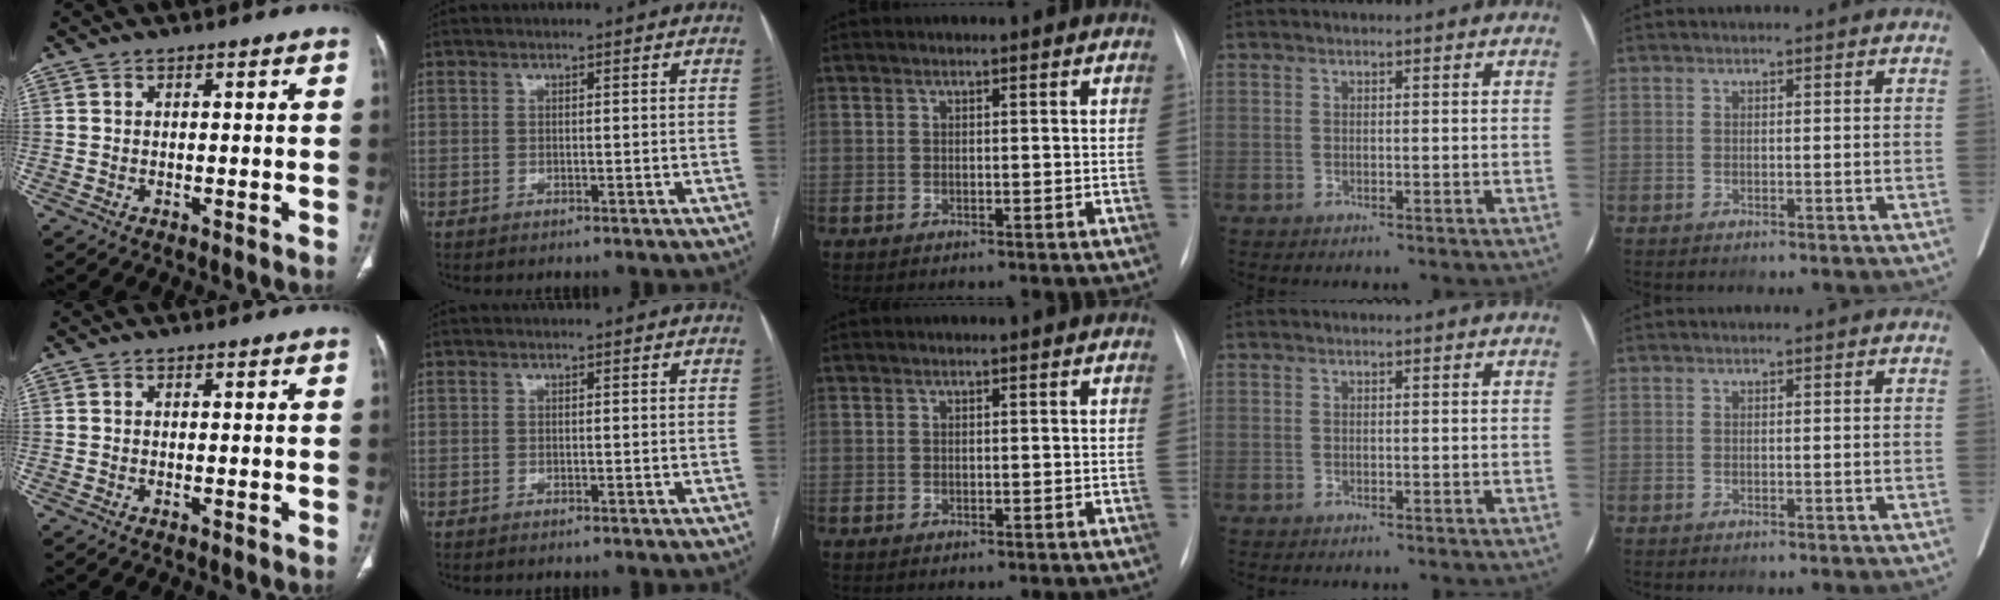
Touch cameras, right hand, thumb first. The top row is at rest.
{}